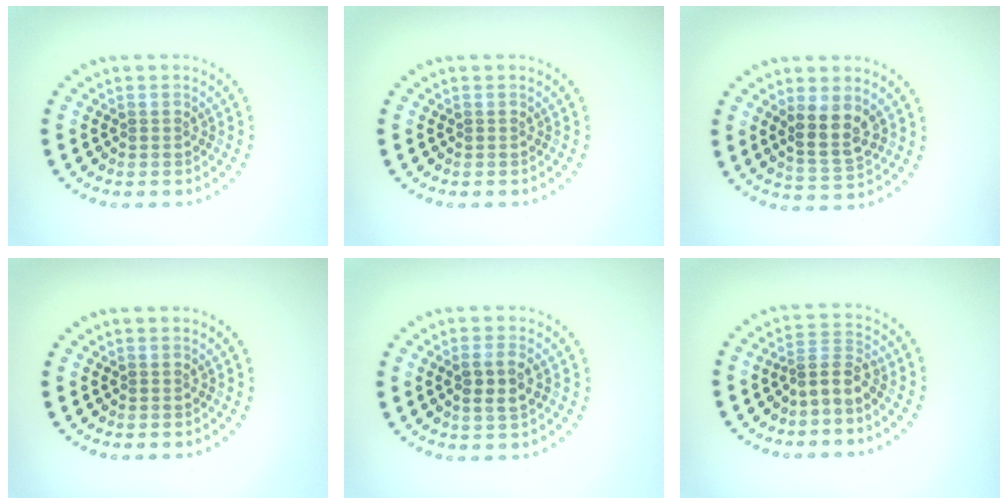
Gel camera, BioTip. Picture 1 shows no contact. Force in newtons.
{"total": 0.0}
{"total": 3.3, "press": 3.0, "slide": 1.2}
{"total": 0.0}
{"total": 2.3, "press": 2.2, "slide": 0.7}
{"total": 2.6, "press": 1.8, "slide": 1.8}